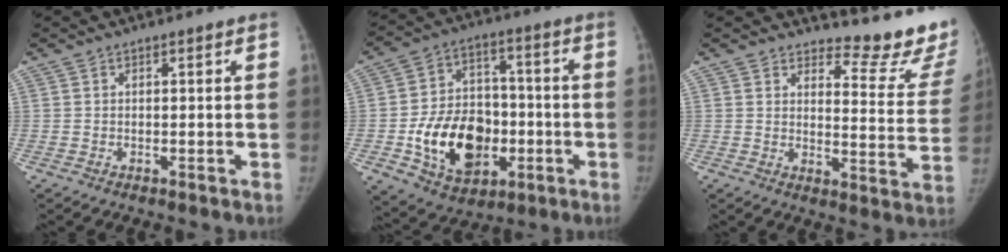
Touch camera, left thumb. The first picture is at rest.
{"total": 18.5, "force": [-4.7, 13.5, 11.8], "torque": [-0.147, 0.025, -0.065]}
{"total": 14.6, "force": [13.3, 3.9, 4.5], "torque": [-0.008, -0.149, 0.141]}